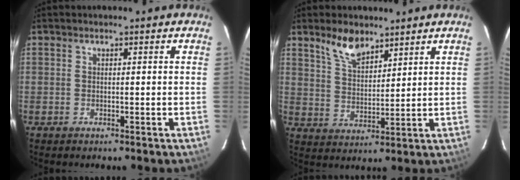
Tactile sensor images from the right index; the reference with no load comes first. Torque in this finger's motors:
{"motor_torque": [0.39, 0.39, 0.23, 0.03]}